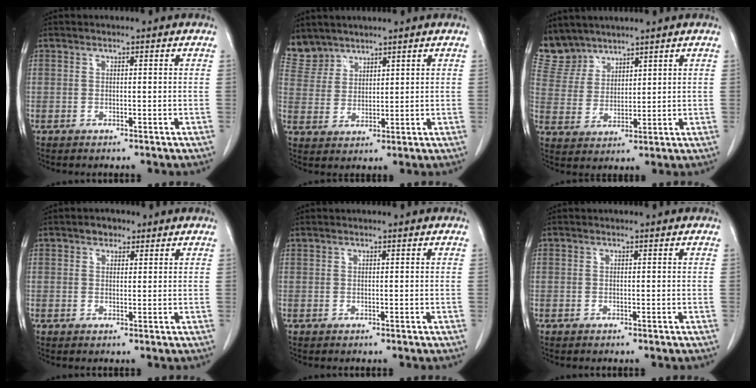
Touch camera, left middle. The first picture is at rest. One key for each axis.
{"total": 4.9, "fx": 4.5, "fy": 2.0, "fz": -0.4, "tx": 0.007, "ty": 0.002, "tz": 0.101}
{"total": 6.3, "fx": 5.8, "fy": 2.4, "fz": 0.0, "tx": -0.008, "ty": 0.005, "tz": 0.133}
{"total": 2.0, "fx": 1.3, "fy": 1.3, "fz": 0.7, "tx": -0.011, "ty": 0.003, "tz": 0.019}
{"total": 0.0}
{"total": 0.0}